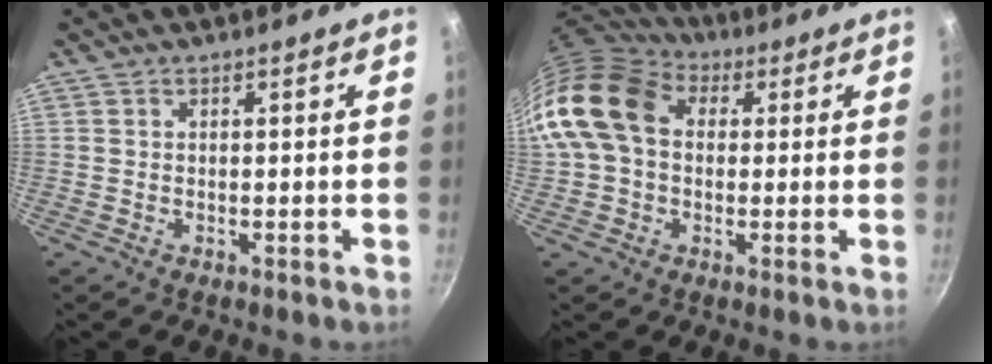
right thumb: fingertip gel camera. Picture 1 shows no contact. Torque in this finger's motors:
{"motor_torque": [2.46, 2.55, 0.51, -0.38, 0.26]}